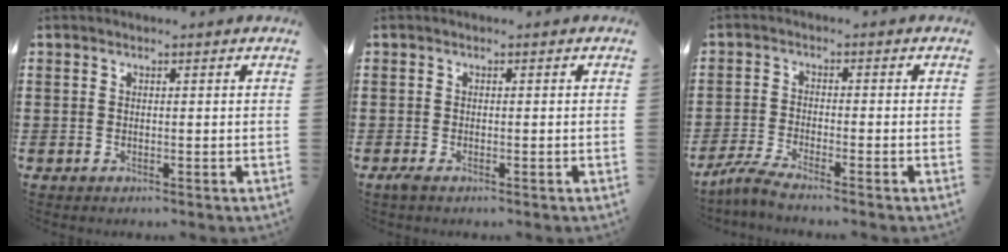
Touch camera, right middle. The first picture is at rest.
{"total": 0.5, "force": [-0.3, 0.1, 0.5], "torque": [-0.009, -0.004, -0.004]}
{"total": 3.3, "force": [-2.9, -0.4, 1.4], "torque": [-0.042, -0.009, -0.060]}